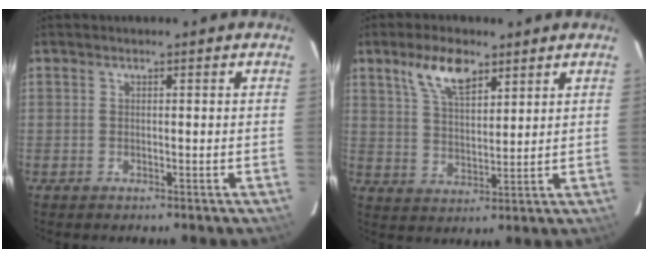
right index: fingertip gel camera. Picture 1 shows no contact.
{"total": 8.6, "force": [5.4, 3.6, 5.7], "torque": [-0.104, 0.010, 0.103]}